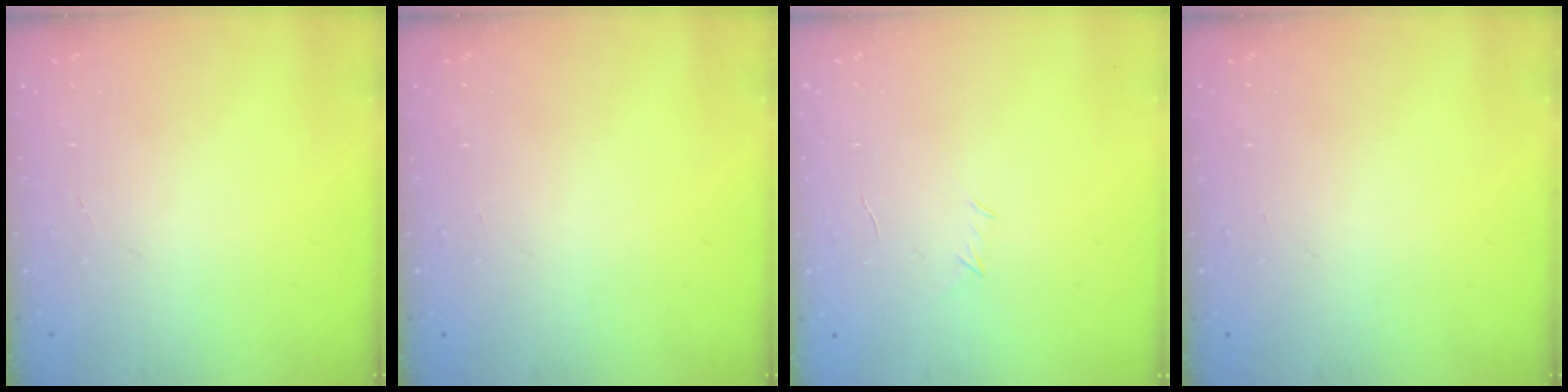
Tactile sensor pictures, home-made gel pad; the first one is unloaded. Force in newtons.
{"total": 0.0}
{"total": 3.7, "press": 3.5, "slide": 0.9}
{"total": 0.0}